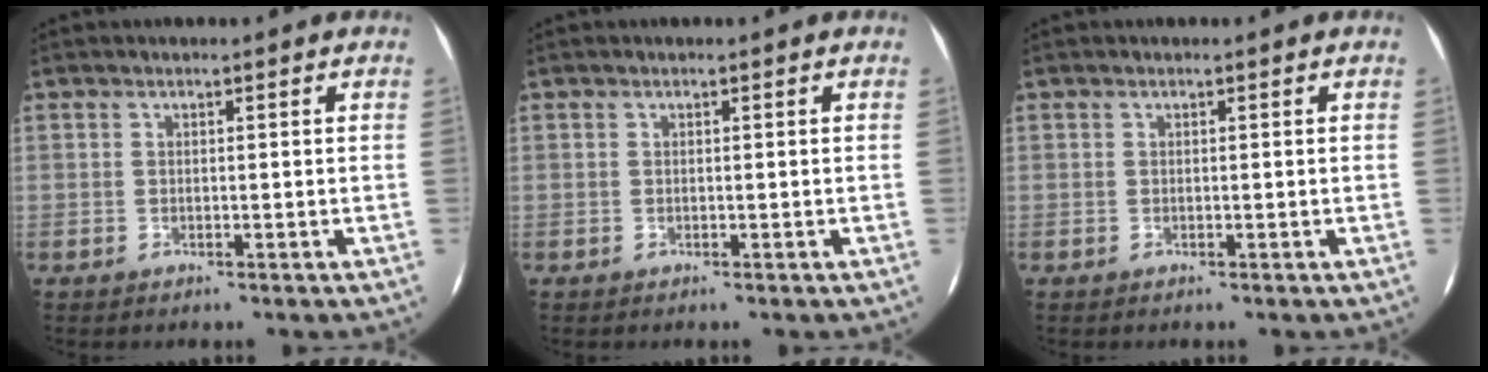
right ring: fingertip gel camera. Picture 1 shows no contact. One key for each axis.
{"total": 0.0}
{"total": 0.0}